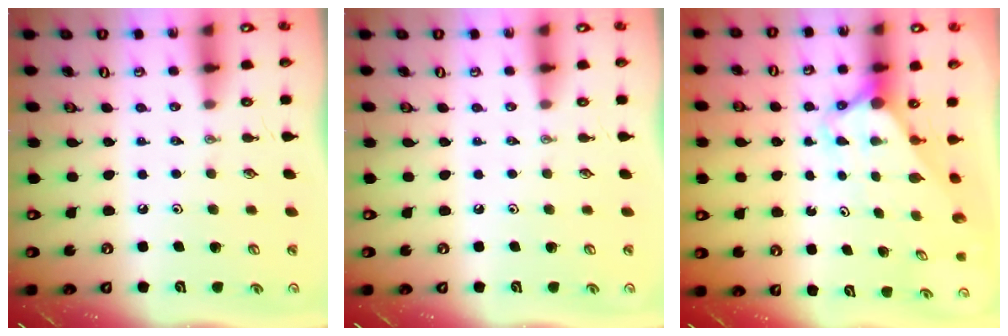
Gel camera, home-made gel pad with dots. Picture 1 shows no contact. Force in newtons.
{"total": 0.0}
{"total": 3.0, "press": 3.0, "slide": 0.2}